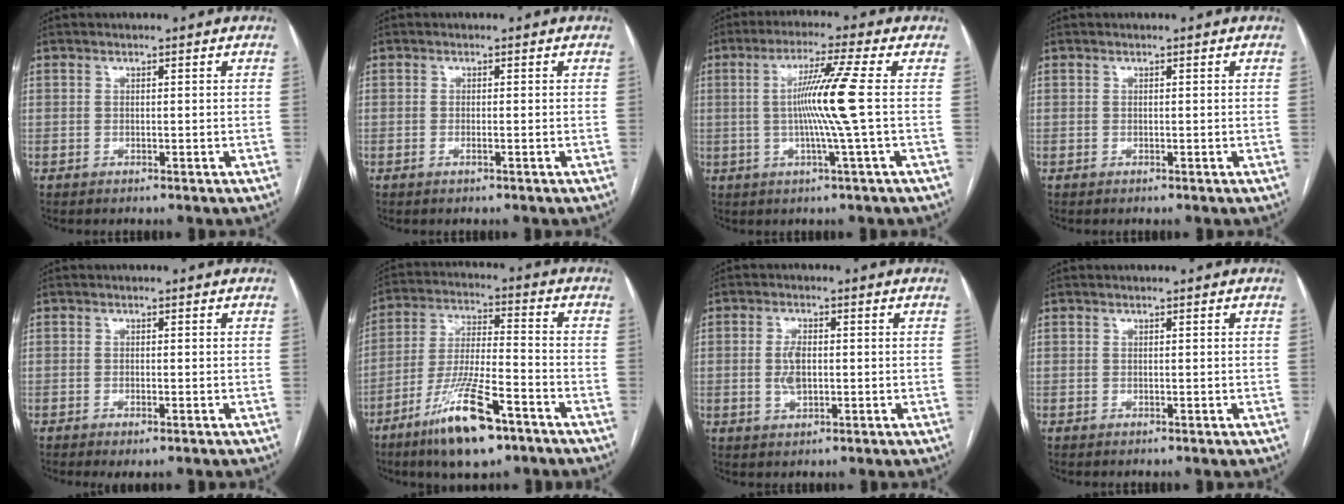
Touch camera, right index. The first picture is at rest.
{"total": 0.8, "force": [-0.3, 0.1, 0.7], "torque": [-0.016, -0.001, -0.004]}
{"total": 8.7, "force": [0.0, -2.2, 8.4], "torque": [-0.158, 0.000, 0.004]}
{"total": 0.0}
{"total": 1.9, "force": [-1.1, 0.4, 1.5], "torque": [-0.022, -0.003, -0.014]}
{"total": 14.2, "force": [-8.6, 2.6, 11.0], "torque": [-0.214, -0.021, -0.152]}
{"total": 3.9, "force": [-0.1, 1.9, 3.4], "torque": [-0.071, 0.001, 0.000]}
{"total": 0.0}